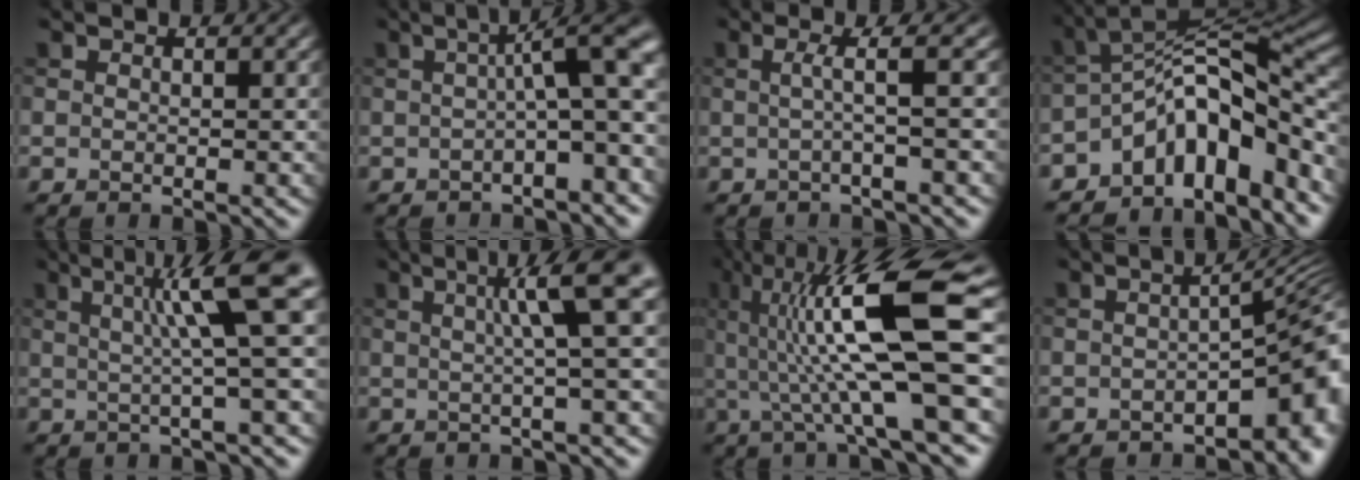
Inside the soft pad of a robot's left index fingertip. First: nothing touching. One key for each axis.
{"total": 8.5, "fx": 0.3, "fy": 2.0, "fz": 8.3, "tx": -0.100, "ty": 0.022, "tz": -0.003}
{"total": 2.6, "fx": 0.0, "fy": 0.5, "fz": 2.5, "tx": -0.040, "ty": 0.004, "tz": -0.006}
{"total": 9.9, "fx": -5.3, "fy": 4.2, "fz": 7.2, "tx": -0.081, "ty": 0.017, "tz": -0.102}
{"total": 7.4, "fx": 1.8, "fy": 1.1, "fz": 7.1, "tx": -0.099, "ty": 0.016, "tz": 0.026}
{"total": 6.1, "fx": 1.5, "fy": 1.0, "fz": 5.8, "tx": -0.073, "ty": 0.021, "tz": 0.021}
{"total": 12.8, "fx": 2.0, "fy": 2.7, "fz": 12.4, "tx": -0.215, "ty": 0.015, "tz": 0.036}
{"total": 7.3, "fx": -2.6, "fy": 2.4, "fz": 6.3, "tx": -0.062, "ty": -0.002, "tz": -0.037}